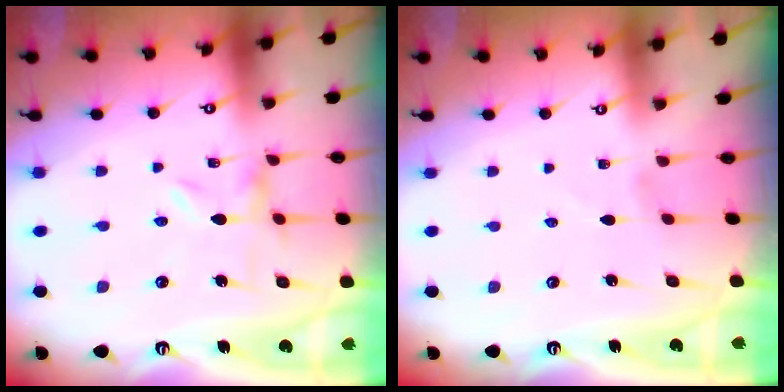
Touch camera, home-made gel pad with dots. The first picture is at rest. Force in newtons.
{"total": 1.2, "press": 1.2, "slide": 0.0}